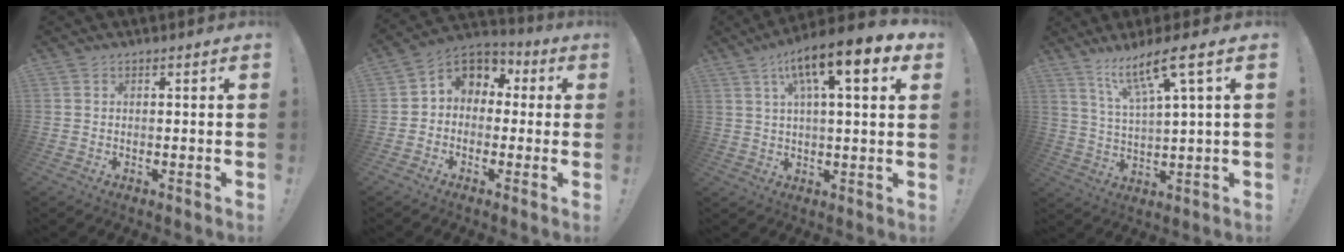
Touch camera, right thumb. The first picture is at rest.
{"total": 6.9, "force": [0.4, 6.2, 3.0], "torque": [-0.048, 0.003, 0.015]}
{"total": 13.0, "force": [5.7, 2.9, 11.3], "torque": [-0.179, -0.019, 0.087]}
{"total": 11.7, "force": [7.1, 1.1, 9.2], "torque": [-0.165, -0.030, 0.112]}